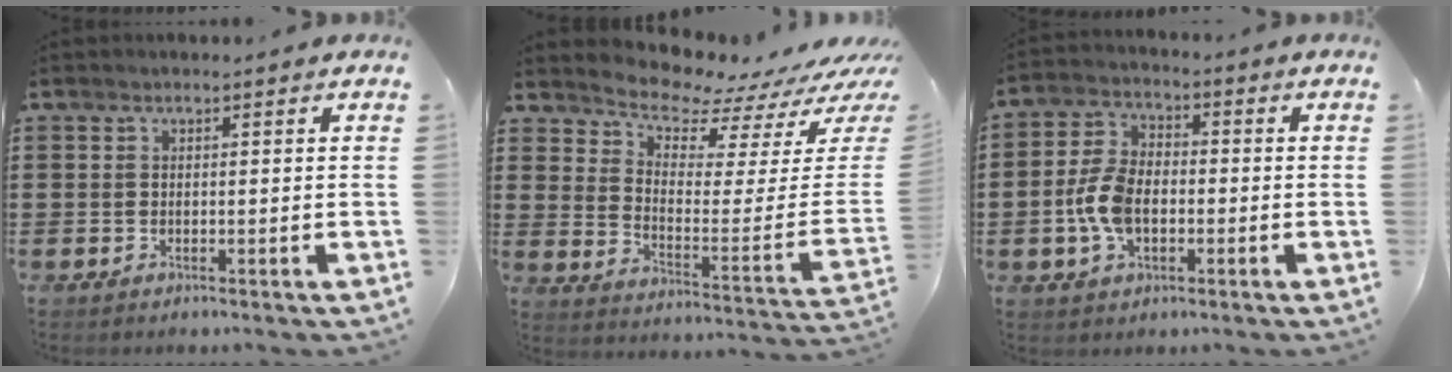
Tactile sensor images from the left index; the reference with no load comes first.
{"total": 6.8, "force": [6.5, 1.5, 1.1], "torque": [-0.046, -0.066, 0.110]}
{"total": 7.4, "force": [-1.5, 4.5, 5.7], "torque": [-0.142, 0.001, -0.034]}